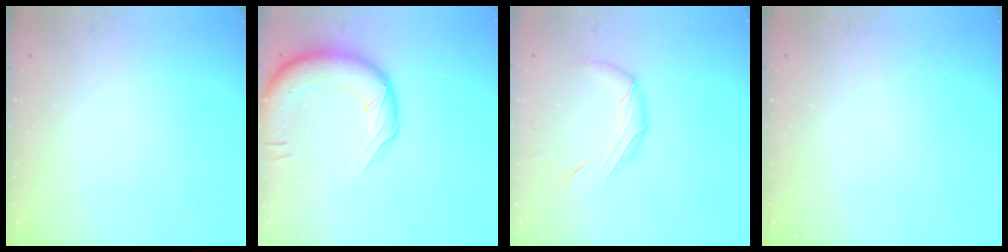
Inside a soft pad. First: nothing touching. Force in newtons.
{"total": 15.7, "press": 15.3, "slide": 3.6}
{"total": 8.4, "press": 8.4, "slide": 0.3}
{"total": 0.0}